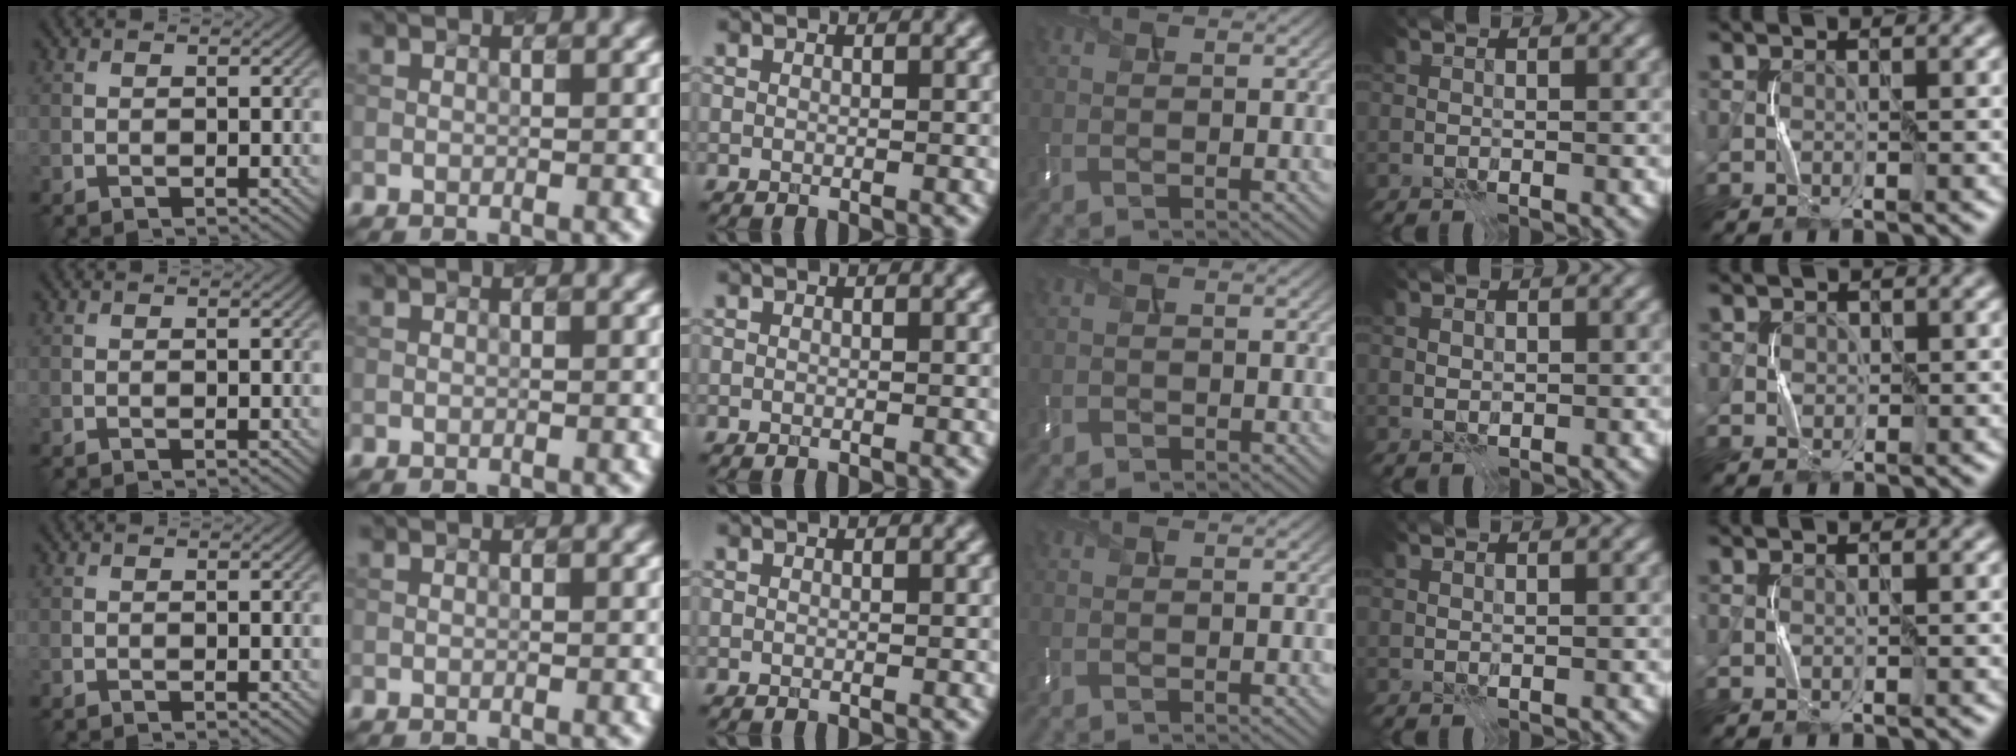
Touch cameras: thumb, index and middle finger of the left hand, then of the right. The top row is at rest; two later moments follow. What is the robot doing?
{"motion": "press", "object": "memory foam"}